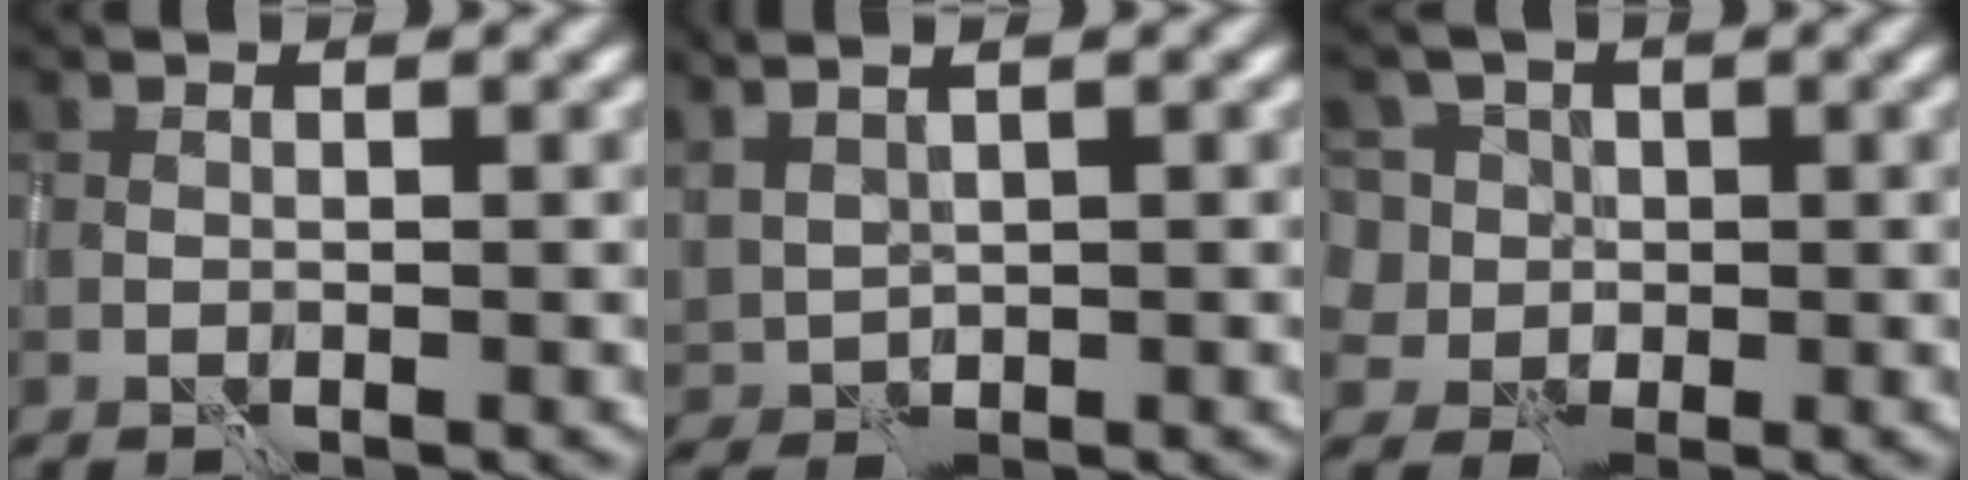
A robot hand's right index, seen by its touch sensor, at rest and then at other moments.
{"total": 2.4, "force": [1.9, 1.0, 1.1], "torque": [-0.026, 0.001, 0.047]}
{"total": 7.3, "force": [2.0, 6.4, 3.0], "torque": [-0.036, 0.035, -0.015]}